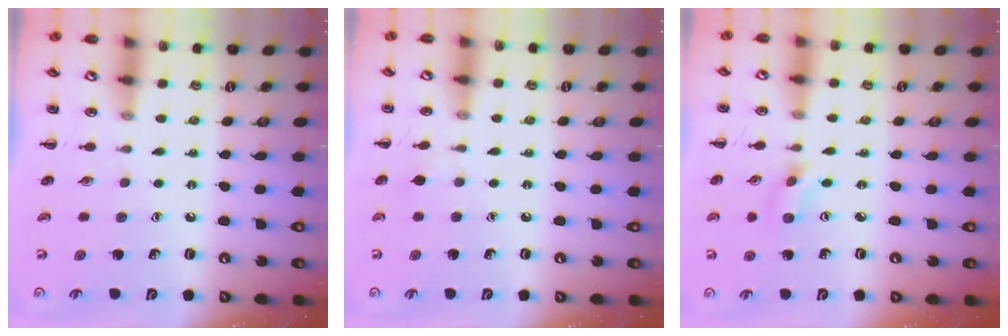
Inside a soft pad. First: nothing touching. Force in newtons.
{"total": 4.4, "press": 4.1, "slide": 1.7}
{"total": 2.8, "press": 2.6, "slide": 1.0}